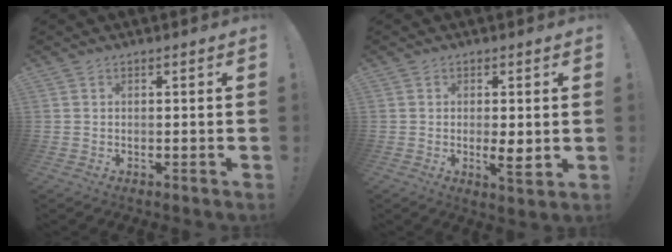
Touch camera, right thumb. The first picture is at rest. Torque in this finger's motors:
{"motor_torque": [-0.12, 0.18, 0.08, 0.05, -0.07]}